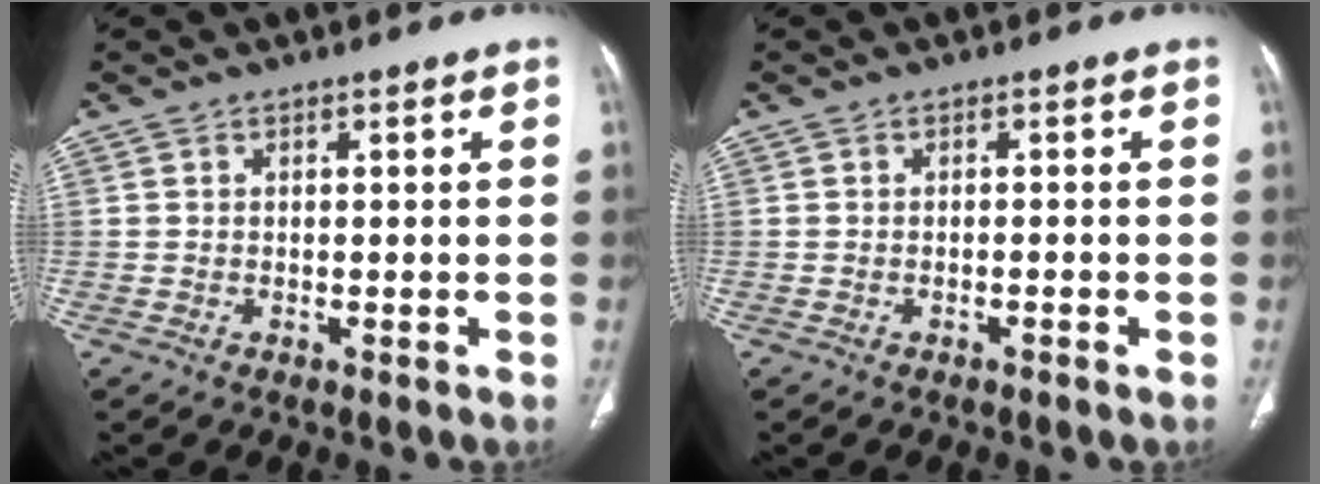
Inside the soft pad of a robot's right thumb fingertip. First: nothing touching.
{"total": 0.8, "force": [-0.5, 0.1, 0.7], "torque": [-0.016, 0.005, -0.006]}